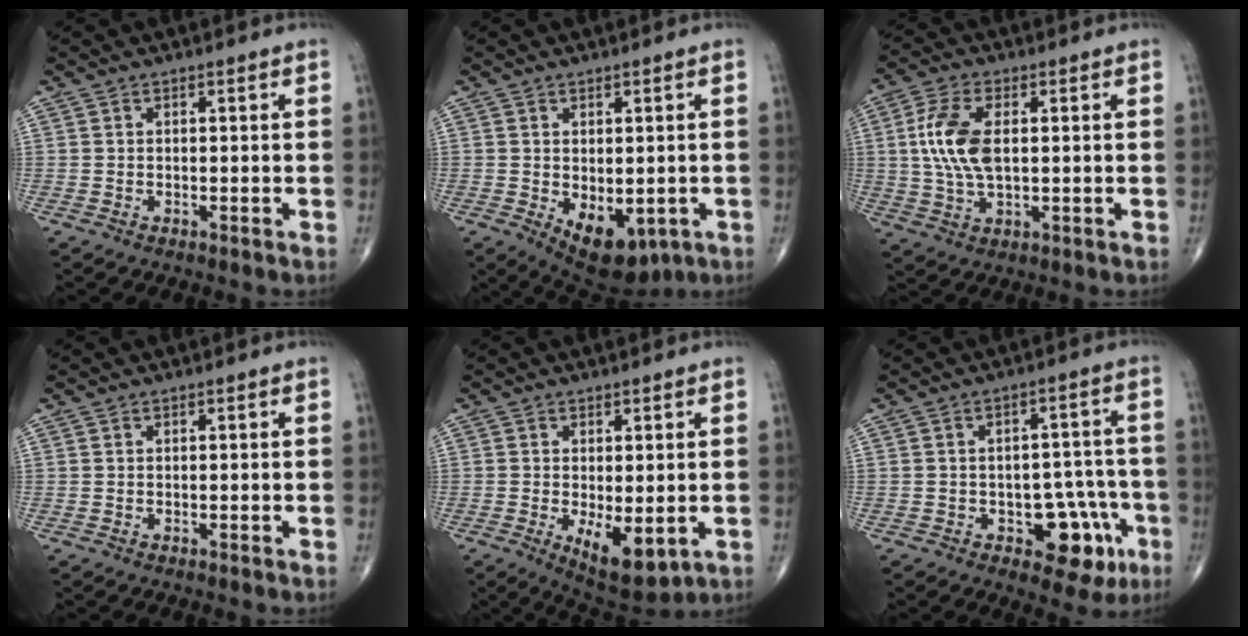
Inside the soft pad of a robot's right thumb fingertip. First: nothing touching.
{"total": 10.2, "force": [-3.0, 5.8, 7.9], "torque": [-0.094, -0.008, -0.025]}
{"total": 10.1, "force": [1.3, 5.1, 8.7], "torque": [-0.192, 0.003, 0.026]}
{"total": 0.0}
{"total": 8.9, "force": [-2.0, 3.9, 7.7], "torque": [-0.109, -0.021, -0.019]}
{"total": 10.5, "force": [-4.4, 6.1, 7.4], "torque": [-0.049, 0.033, -0.050]}